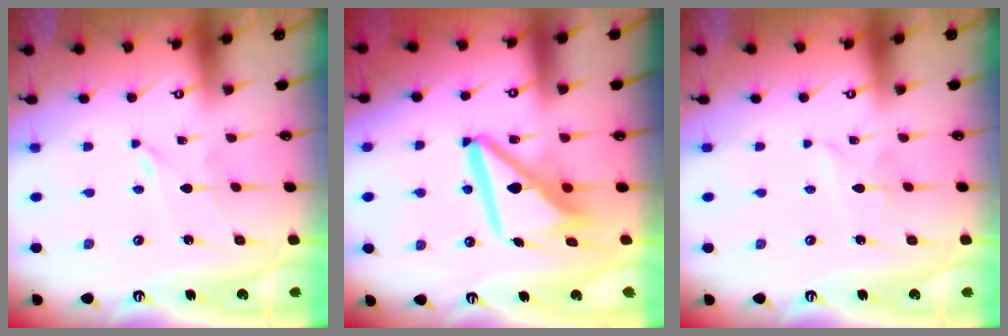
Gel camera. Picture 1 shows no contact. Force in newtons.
{"total": 12.1, "press": 12.1, "slide": 1.4}
{"total": 1.9, "press": 1.9, "slide": 0.2}